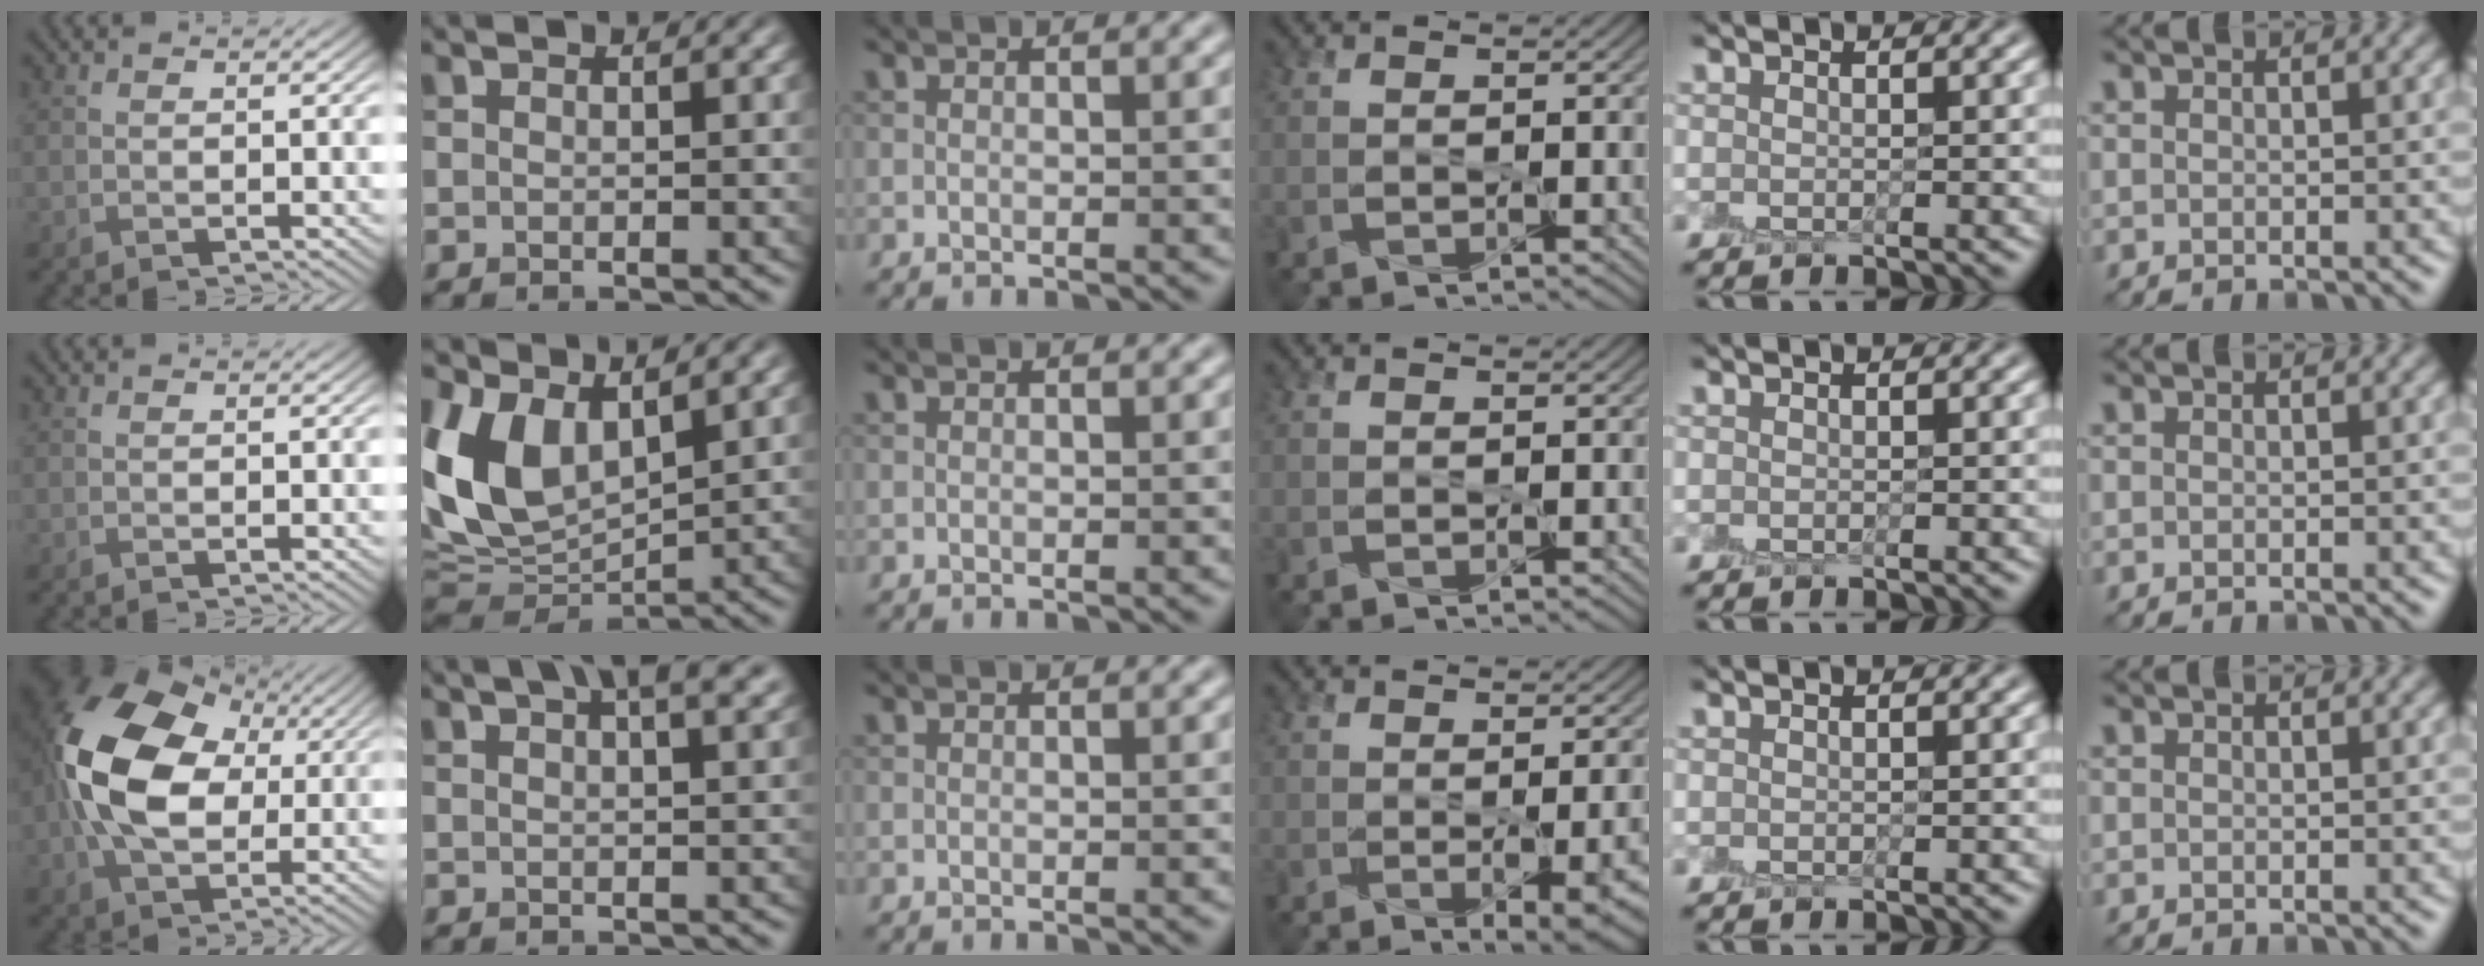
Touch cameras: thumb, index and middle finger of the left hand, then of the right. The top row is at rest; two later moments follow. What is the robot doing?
{"motion": "peel", "object": "small bumper sticker"}